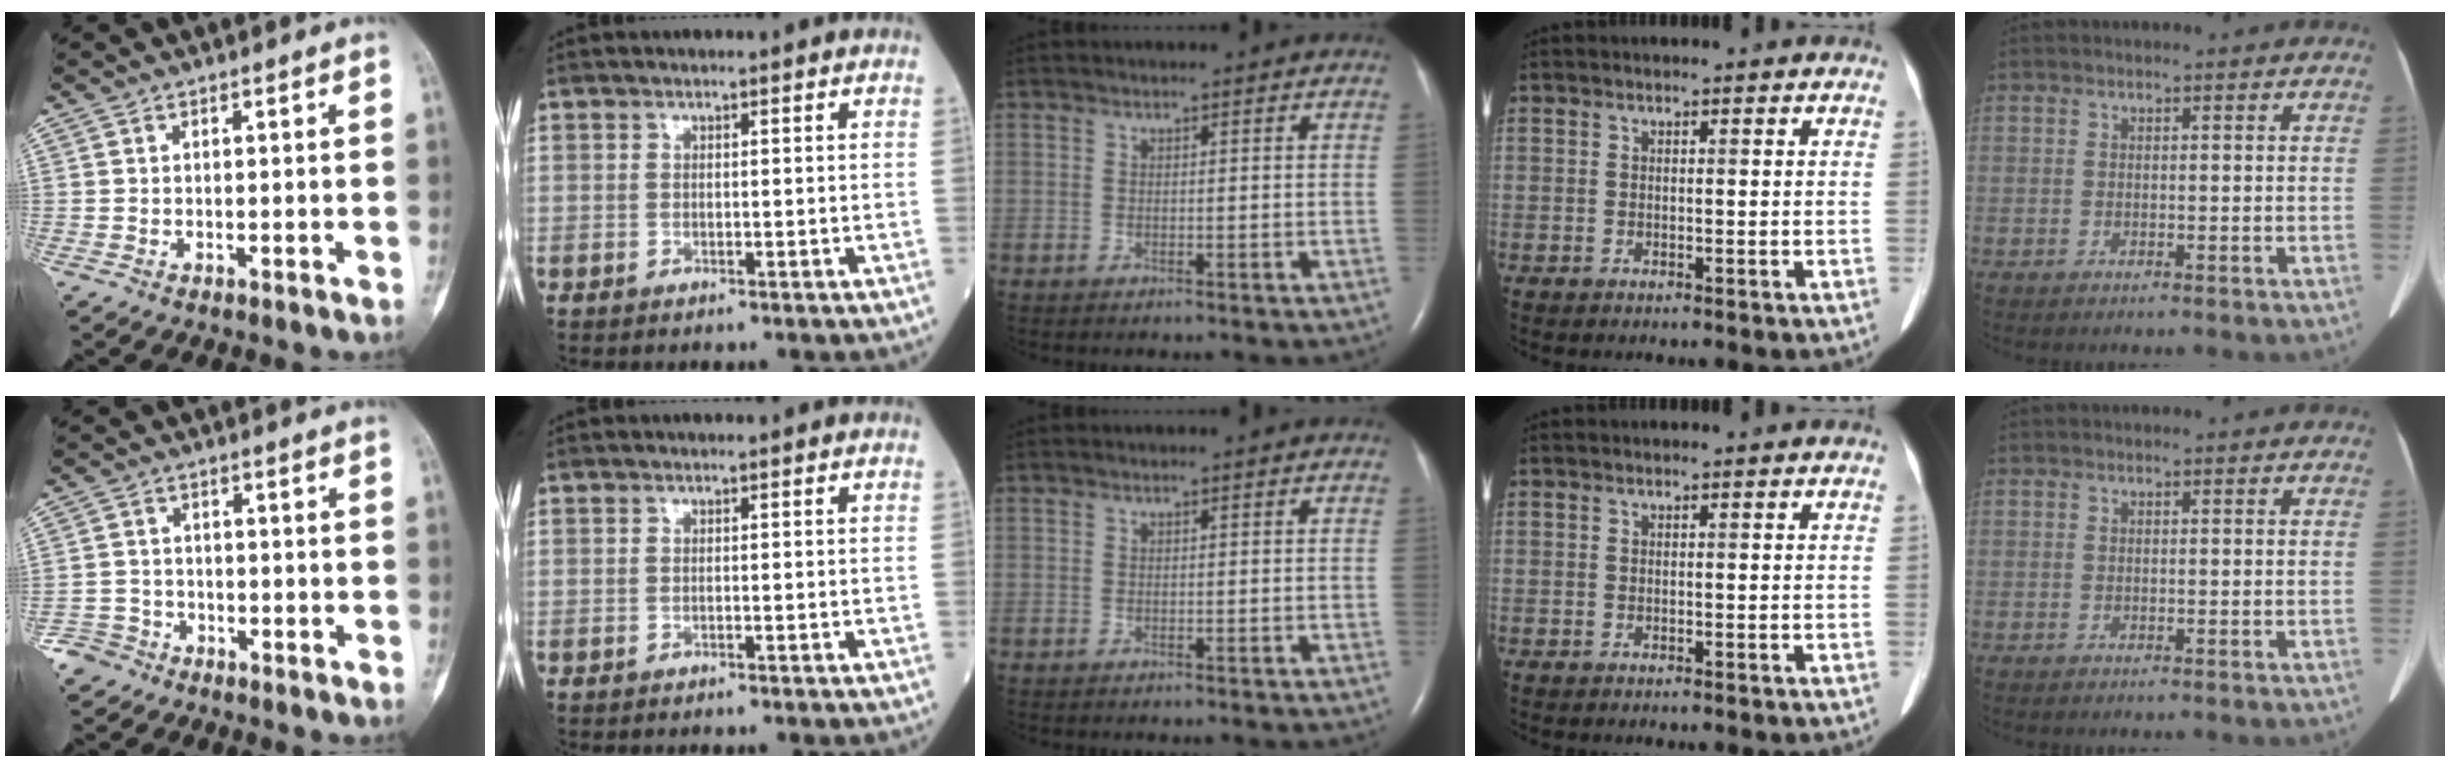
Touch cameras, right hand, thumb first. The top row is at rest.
{"thumb": {"total": 4.2, "force": [-2.8, 3.1, -0.2], "torque": [0.025, 0.020, -0.055]}}